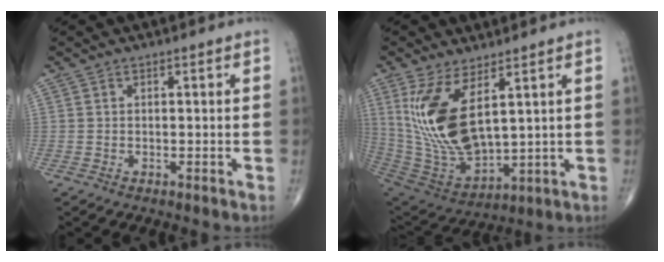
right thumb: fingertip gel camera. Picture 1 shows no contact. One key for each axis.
{"total": 16.6, "fx": 5.4, "fy": 7.2, "fz": 14.0, "tx": -0.275, "ty": -0.035, "tz": 0.127}